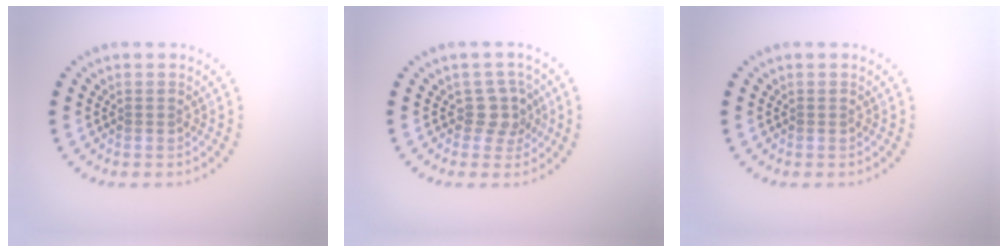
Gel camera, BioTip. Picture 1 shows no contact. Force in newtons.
{"total": 2.2, "press": 1.8, "slide": 1.3}
{"total": 0.0}